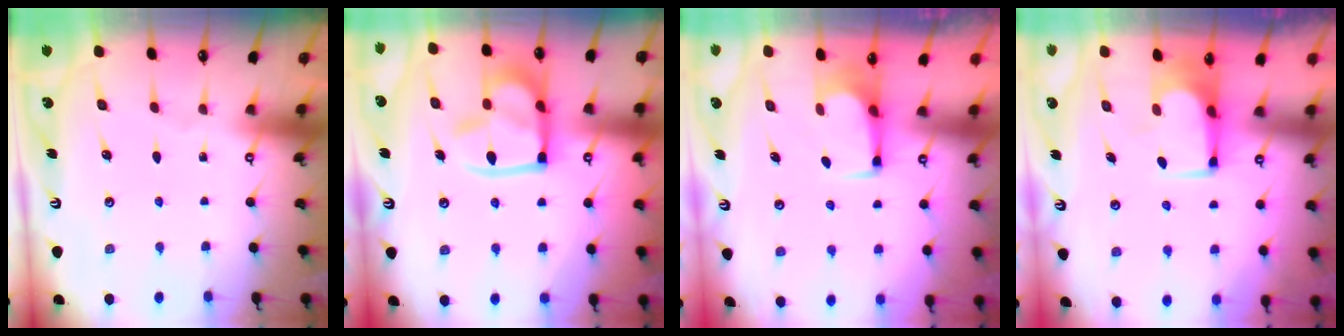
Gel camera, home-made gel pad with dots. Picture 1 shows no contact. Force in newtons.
{"total": 15.8, "press": 15.6, "slide": 1.9}
{"total": 2.7, "press": 2.7, "slide": 0.4}
{"total": 1.6, "press": 1.5, "slide": 0.3}